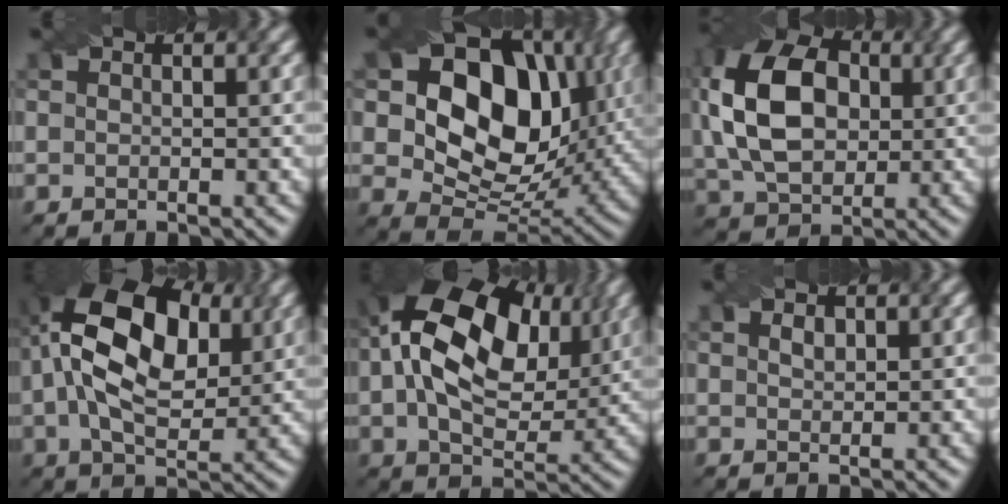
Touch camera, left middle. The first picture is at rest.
{"total": 13.7, "force": [3.3, 9.5, 9.2], "torque": [-0.154, 0.001, 0.058]}
{"total": 12.1, "force": [1.5, 8.2, 8.7], "torque": [-0.200, 0.014, 0.025]}
{"total": 16.3, "force": [4.3, 10.1, 12.1], "torque": [-0.198, 0.040, 0.066]}
{"total": 15.9, "force": [4.1, 10.0, 11.7], "torque": [-0.199, 0.035, 0.074]}
{"total": 0.9, "force": [0.5, 0.5, 0.5], "torque": [-0.010, 0.002, 0.012]}